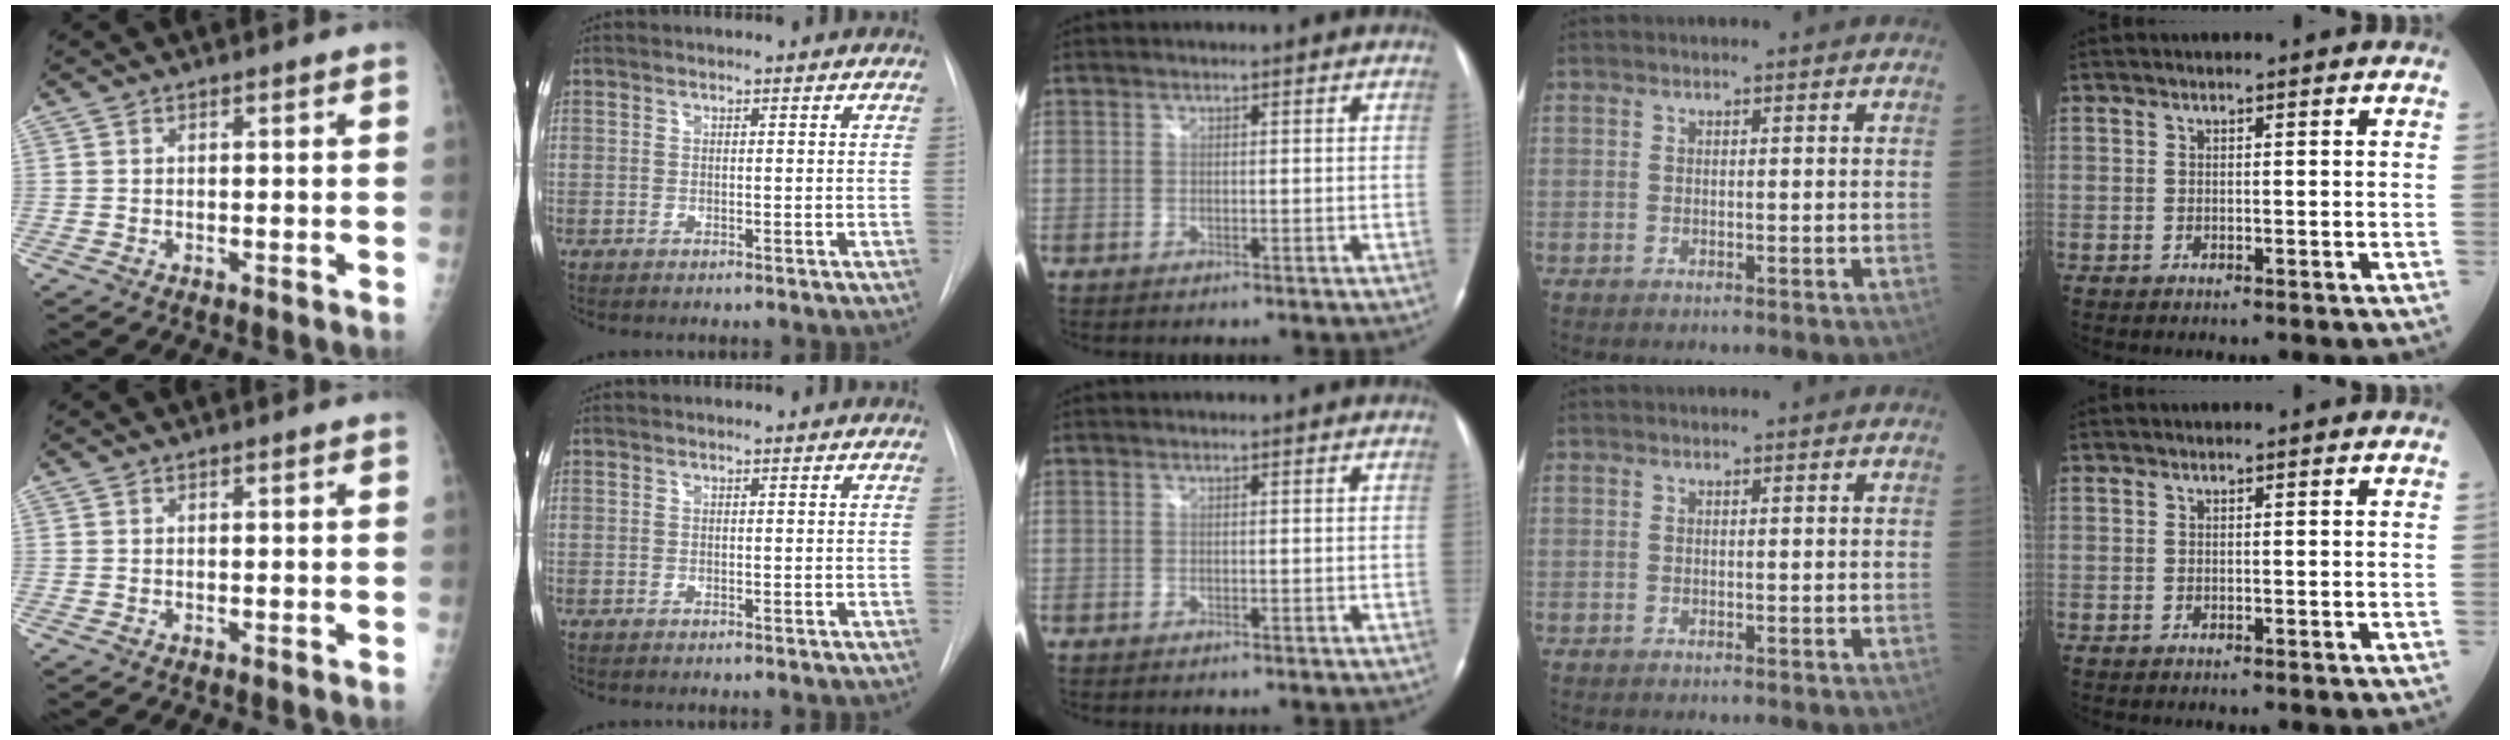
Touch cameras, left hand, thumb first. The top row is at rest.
{}